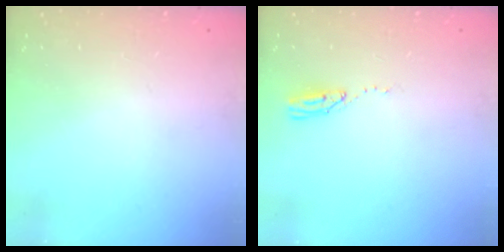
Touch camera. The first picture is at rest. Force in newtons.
{"total": 3.7, "press": 3.7, "slide": 0.3}